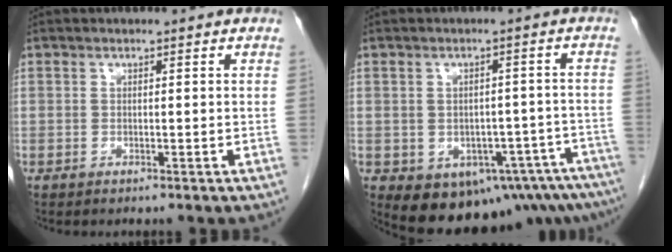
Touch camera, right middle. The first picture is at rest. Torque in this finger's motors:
{"motor_torque": [1.09, -1.05, 0.16, 0.04]}